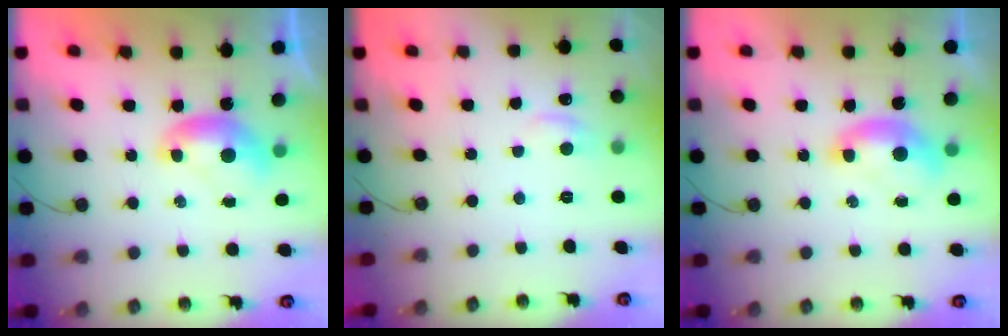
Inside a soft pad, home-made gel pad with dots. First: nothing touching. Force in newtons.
{"total": 1.4, "press": 1.0, "slide": 0.9}
{"total": 1.3, "press": 1.2, "slide": 0.5}